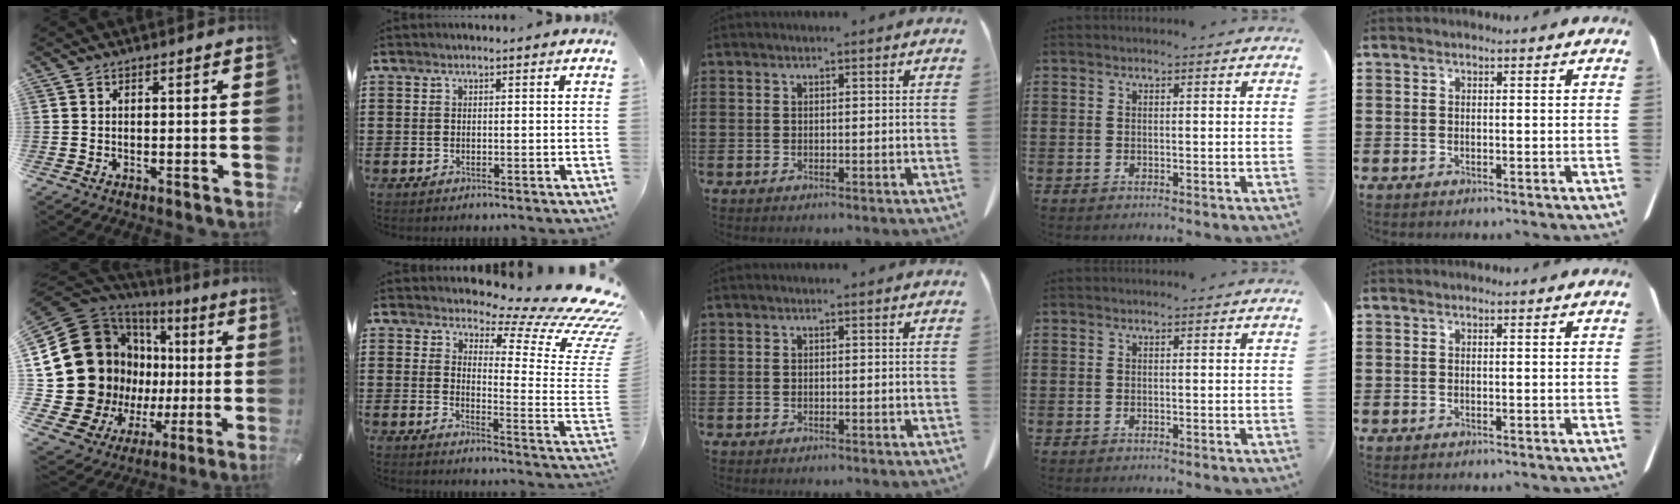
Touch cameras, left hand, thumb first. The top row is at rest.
{"thumb": {"total": 28.7, "force": [2.6, 21.4, 18.9], "torque": [-0.343, -0.057, 0.096]}, "index": {"total": 9.8, "force": [7.4, 1.8, 6.1], "torque": [-0.103, -0.066, 0.121]}}